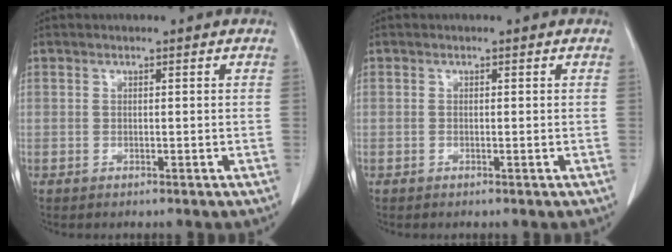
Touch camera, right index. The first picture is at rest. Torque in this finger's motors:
{"motor_torque": [0.06, -0.06, 0.04, 0.01]}